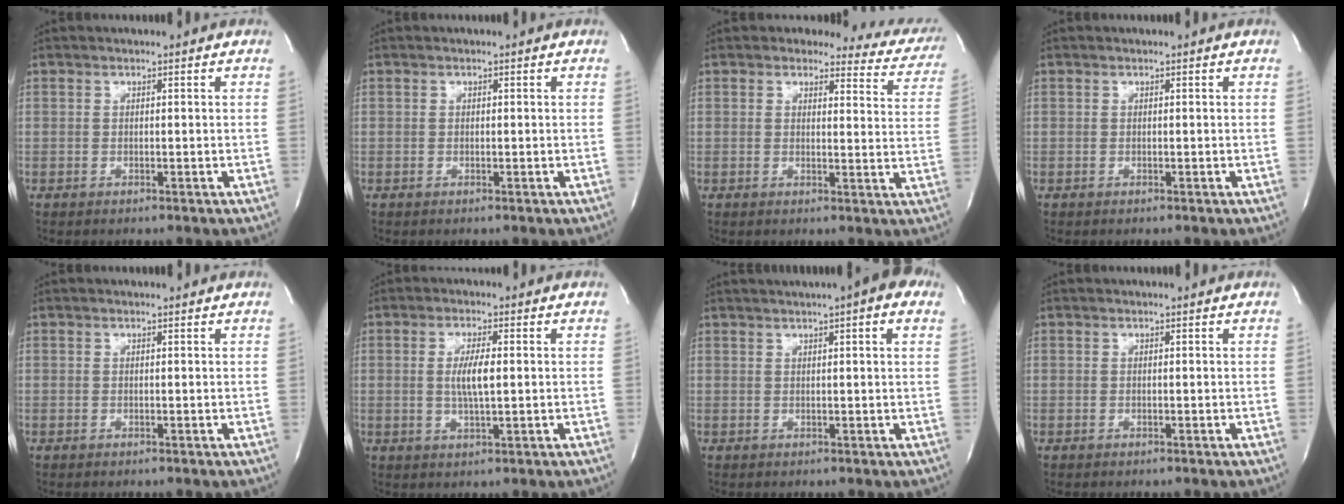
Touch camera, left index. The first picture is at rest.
{"total": 0.0}
{"total": 10.9, "force": [10.0, 4.2, 1.2], "torque": [0.031, -0.048, 0.067]}
{"total": 0.0}
{"total": 0.0}
{"total": 4.5, "force": [0.2, 0.7, 4.5], "torque": [-0.086, -0.005, 0.001]}
{"total": 6.7, "force": [4.0, 0.7, 5.3], "torque": [-0.072, 0.024, 0.047]}
{"total": 0.0}